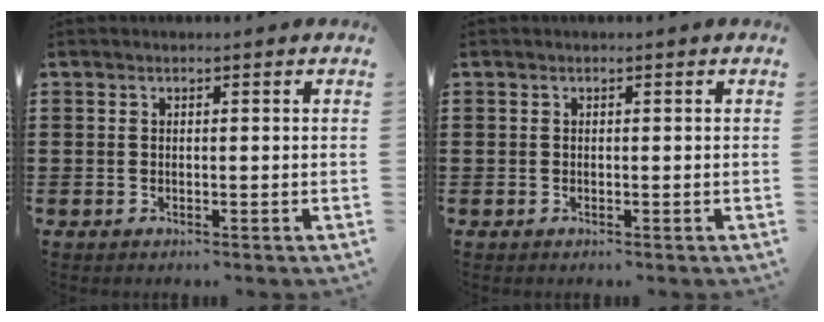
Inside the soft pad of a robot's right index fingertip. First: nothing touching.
{"total": 0.0}